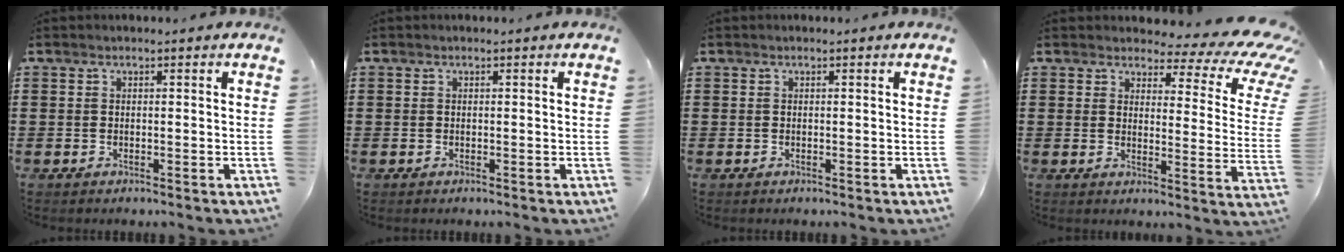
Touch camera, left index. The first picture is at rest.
{"total": 0.0}
{"total": 0.0}
{"total": 5.3, "force": [3.8, 1.6, 3.3], "torque": [-0.061, -0.028, 0.057]}